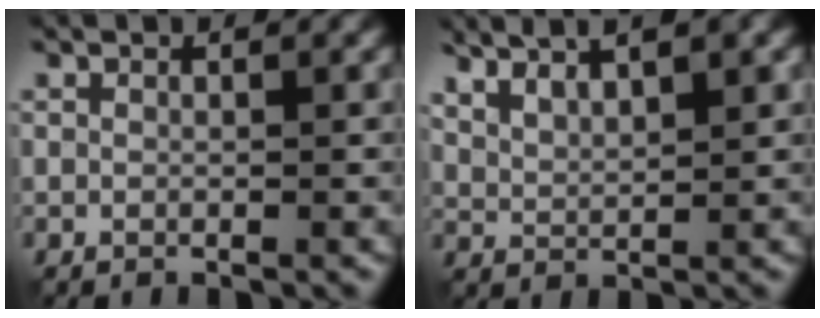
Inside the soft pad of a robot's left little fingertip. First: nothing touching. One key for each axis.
{"total": 6.1, "fx": 4.1, "fy": 2.1, "fz": 4.0, "tx": -0.061, "ty": 0.023, "tz": 0.057}